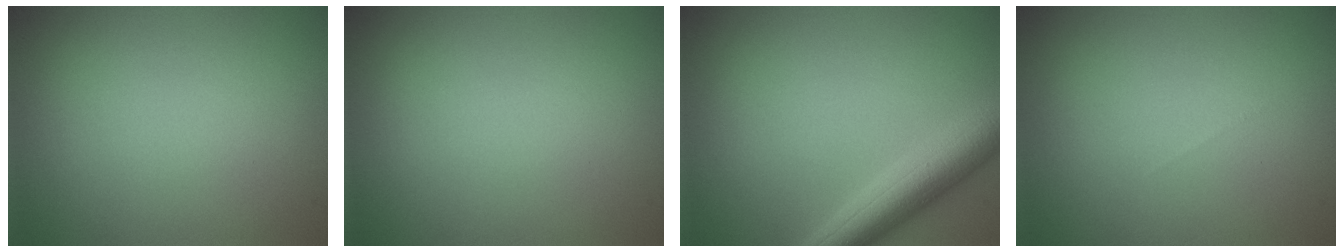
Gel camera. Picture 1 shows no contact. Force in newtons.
{"total": 0.0}
{"total": 5.7, "press": 5.7, "slide": 0.3}
{"total": 0.0}